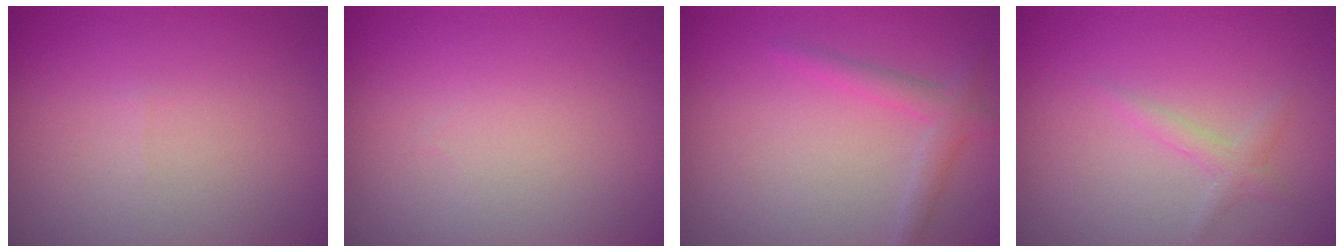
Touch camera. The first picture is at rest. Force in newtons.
{"total": 0.0}
{"total": 2.0, "press": 2.0, "slide": 0.1}
{"total": 1.3, "press": 1.3, "slide": 0.0}